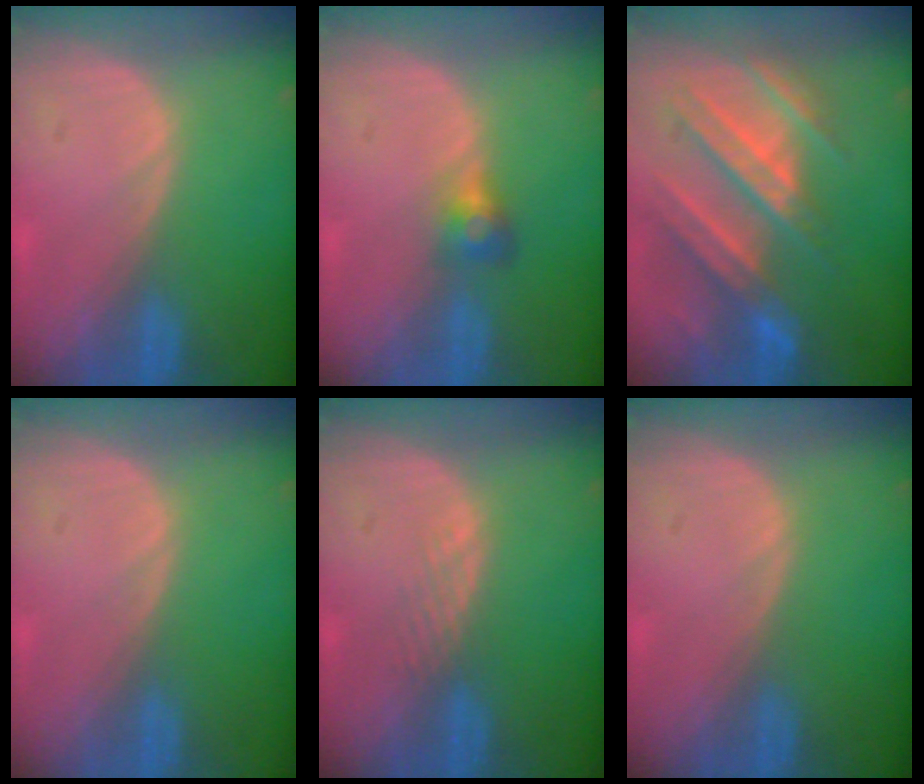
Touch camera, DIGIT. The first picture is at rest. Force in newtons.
{"total": 2.8, "press": 2.7, "slide": 0.9}
{"total": 10.1, "press": 9.5, "slide": 3.4}
{"total": 0.0}
{"total": 1.6, "press": 1.6, "slide": 0.1}
{"total": 0.0}